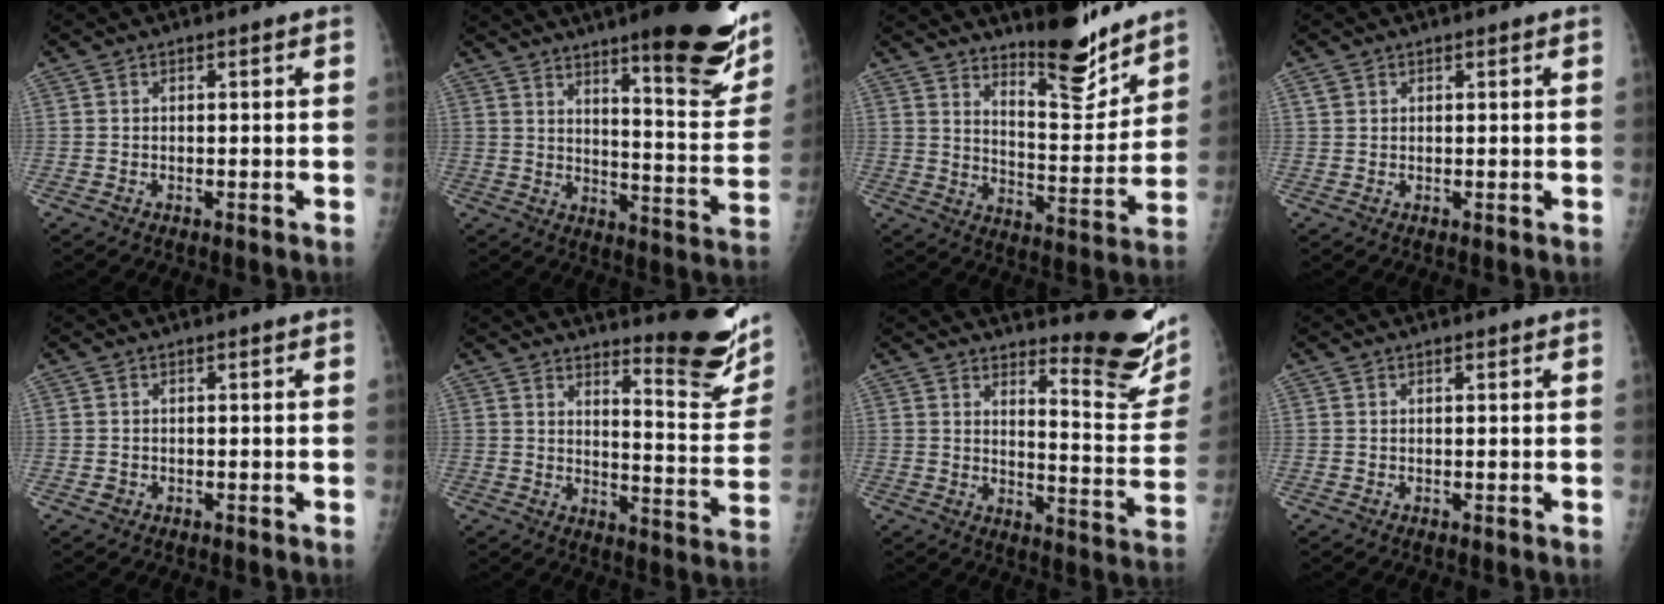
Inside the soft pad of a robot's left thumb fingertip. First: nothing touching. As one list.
[{"total": 22.0, "force": [13.6, 4.3, 16.8], "torque": [-0.196, -0.073, 0.191]}, {"total": 13.9, "force": [11.3, 3.5, 7.3], "torque": [-0.070, -0.098, 0.178]}, {"total": 1.4, "force": [0.9, 1.0, 0.6], "torque": [-0.003, 0.000, 0.016]}, {"total": 0.7, "force": [-0.2, 0.6, 0.2], "torque": [-0.001, 0.003, -0.005]}, {"total": 14.3, "force": [10.9, 2.5, 8.8], "torque": [-0.092, -0.105, 0.147]}, {"total": 14.5, "force": [11.2, 3.1, 8.6], "torque": [-0.081, -0.120, 0.146]}, {"total": 0.0}]